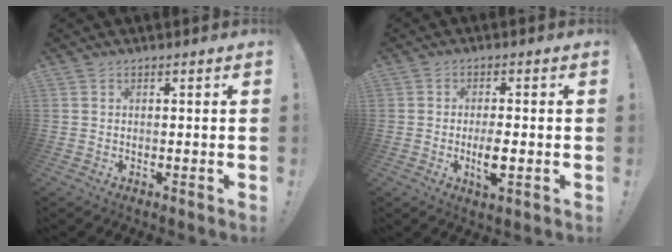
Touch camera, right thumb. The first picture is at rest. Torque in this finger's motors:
{"motor_torque": [0.65, 0.49, -0.47, -0.40, -0.06]}